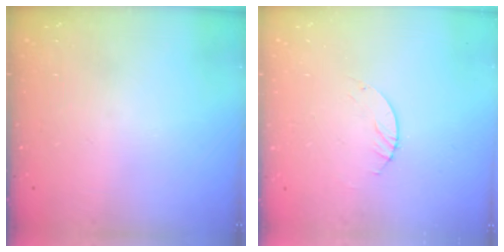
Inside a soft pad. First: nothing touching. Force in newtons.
{"total": 0.9, "press": 0.8, "slide": 0.2}